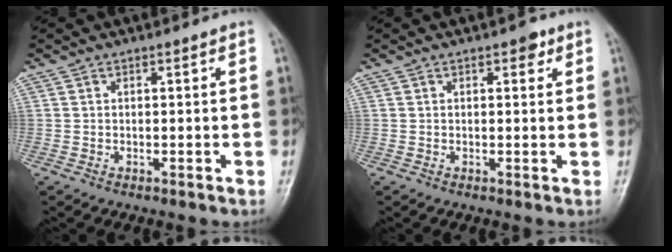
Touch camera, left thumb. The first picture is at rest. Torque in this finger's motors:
{"motor_torque": [0.36, 0.25, 0.27, -0.36, 0.00]}